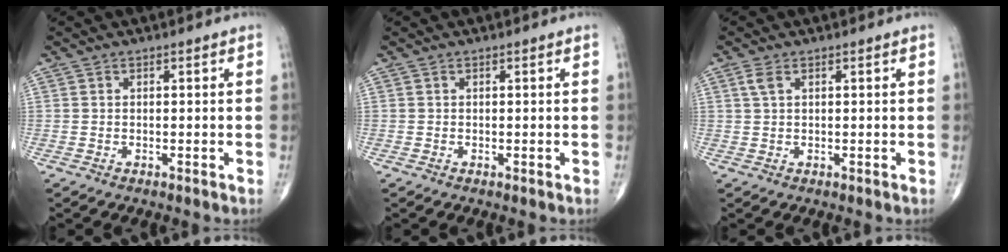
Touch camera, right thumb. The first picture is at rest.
{"total": 0.0}
{"total": 1.8, "force": [0.8, 0.8, 1.4], "torque": [-0.037, 0.011, 0.020]}